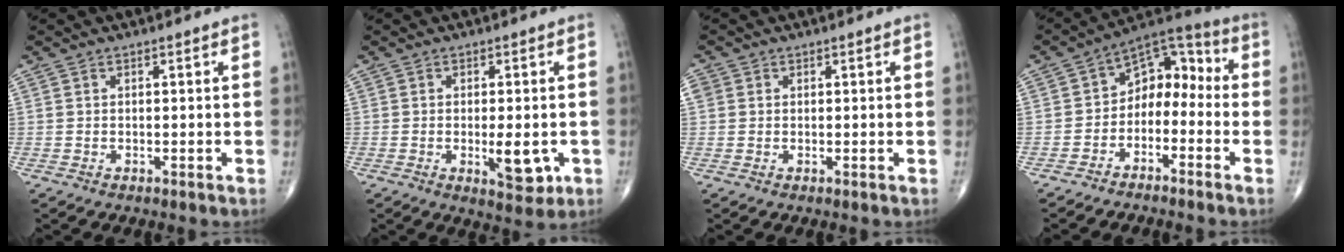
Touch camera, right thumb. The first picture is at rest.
{"total": 6.3, "force": [-1.3, 2.6, 5.6], "torque": [-0.066, -0.009, -0.011]}
{"total": 2.3, "force": [0.5, 2.1, 0.7], "torque": [-0.011, 0.007, 0.012]}
{"total": 9.7, "force": [-2.9, 6.8, 6.3], "torque": [-0.061, 0.066, -0.066]}